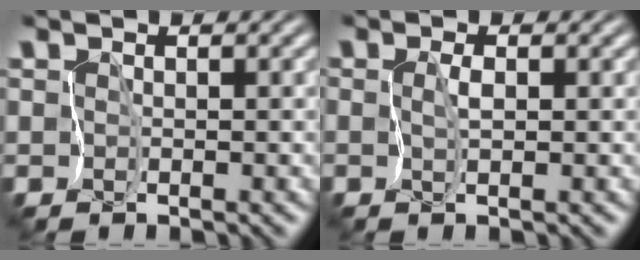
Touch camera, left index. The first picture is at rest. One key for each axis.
{"total": 0.8, "fx": -0.1, "fy": 0.1, "fz": 0.8, "tx": -0.018, "ty": 0.001, "tz": -0.001}